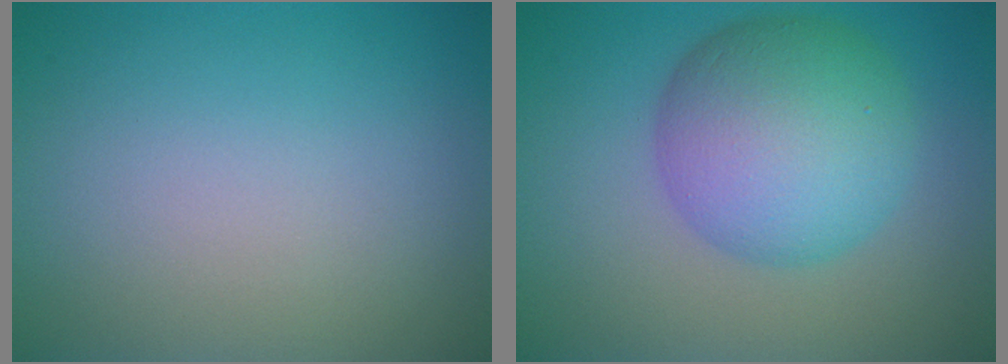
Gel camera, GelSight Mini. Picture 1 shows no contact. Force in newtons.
{"total": 8.6, "press": 8.6, "slide": 0.1}